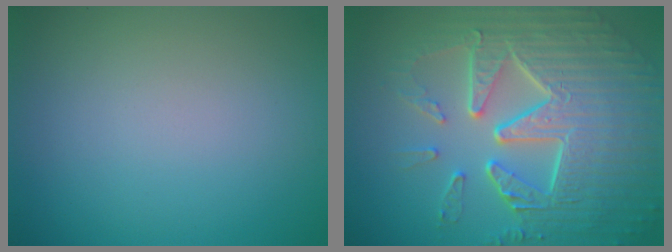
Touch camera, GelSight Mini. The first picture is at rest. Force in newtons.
{"total": 9.5, "press": 6.4, "slide": 7.1}